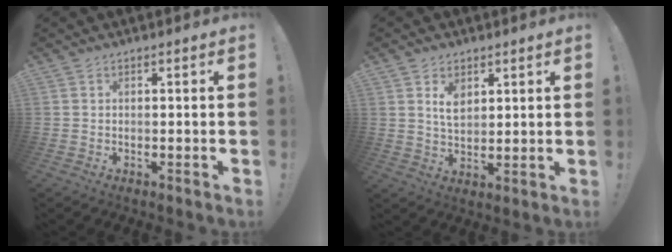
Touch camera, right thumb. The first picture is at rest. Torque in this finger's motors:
{"motor_torque": [0.68, 0.72, -0.11, 0.21, 0.01]}